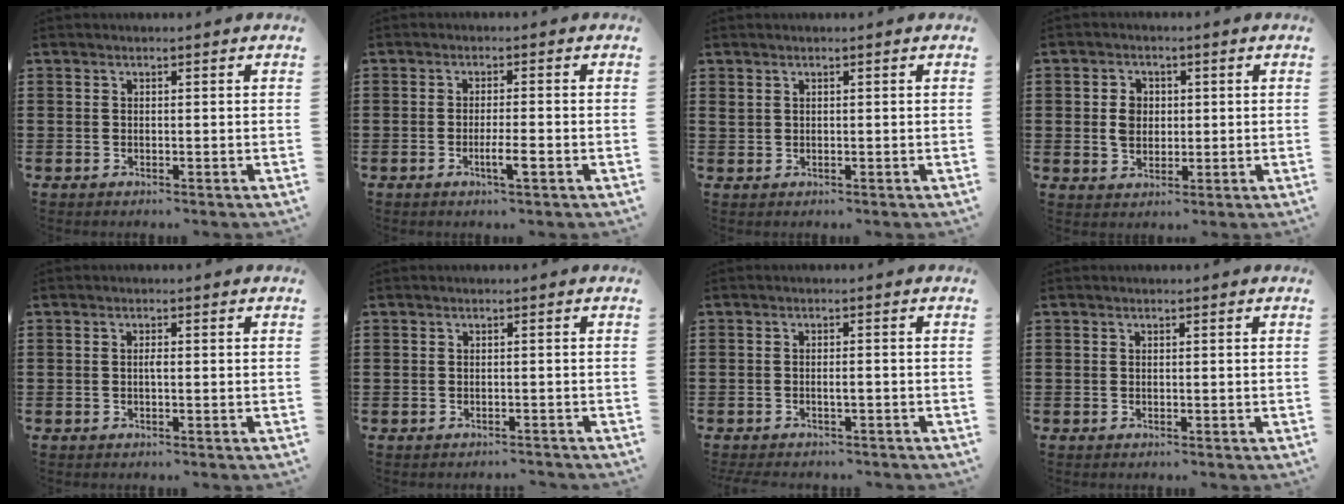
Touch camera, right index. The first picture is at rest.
{"total": 3.3, "force": [-1.4, 0.0, 3.0], "torque": [-0.051, -0.005, -0.024]}
{"total": 0.8, "force": [0.6, 0.5, 0.3], "torque": [-0.008, 0.003, 0.012]}
{"total": 4.2, "force": [0.3, 3.2, 2.7], "torque": [-0.061, 0.013, 0.003]}
{"total": 1.0, "force": [-0.1, 0.2, 0.9], "torque": [-0.019, -0.003, -0.002]}
{"total": 0.9, "force": [-0.9, 0.3, -0.1], "torque": [-0.001, 0.003, -0.020]}
{"total": 1.6, "force": [-1.1, 0.4, 1.0], "torque": [-0.023, -0.002, -0.022]}
{"total": 0.0}